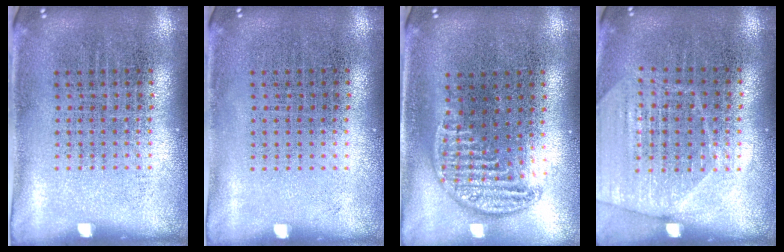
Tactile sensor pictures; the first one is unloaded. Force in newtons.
{"total": 0.0}
{"total": 1.1, "press": 1.0, "slide": 0.4}
{"total": 1.7, "press": 1.6, "slide": 0.5}